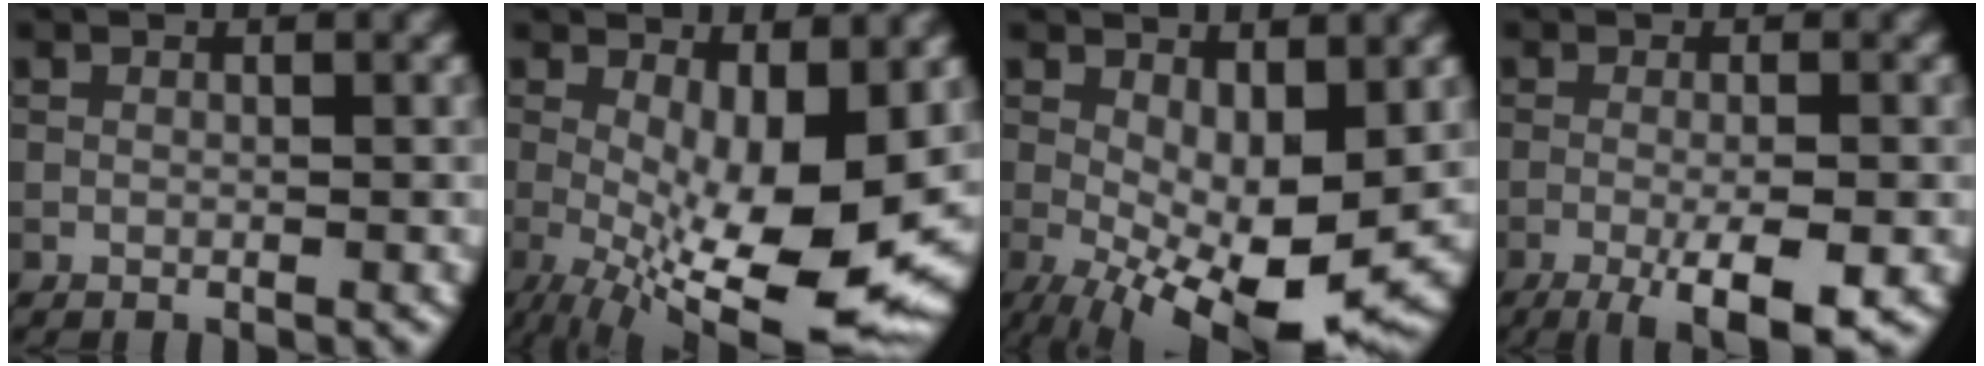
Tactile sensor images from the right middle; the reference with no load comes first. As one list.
[{"total": 13.2, "force": [-2.0, 4.7, 12.2], "torque": [-0.186, -0.019, -0.020]}, {"total": 10.9, "force": [-1.4, 4.5, 9.8], "torque": [-0.161, -0.012, -0.016]}, {"total": 6.4, "force": [-2.8, 1.4, 5.6], "torque": [-0.084, -0.003, -0.043]}]